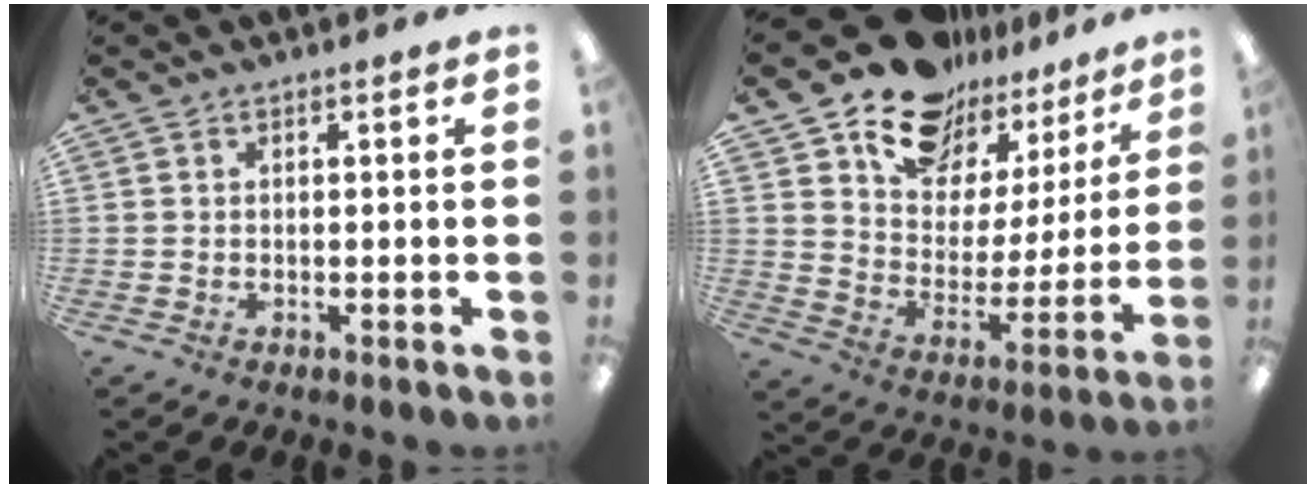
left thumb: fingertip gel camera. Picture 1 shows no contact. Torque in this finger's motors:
{"motor_torque": [0.60, 0.95, 1.12, -1.65, 0.06]}